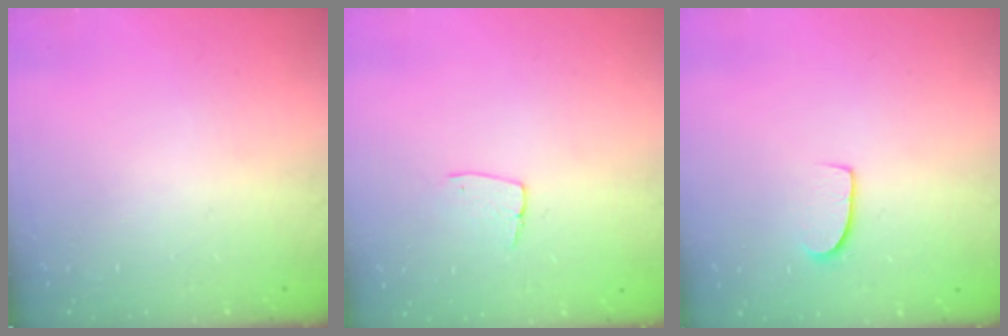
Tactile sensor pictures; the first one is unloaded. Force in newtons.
{"total": 6.0, "press": 6.0, "slide": 0.4}
{"total": 6.8, "press": 6.8, "slide": 0.4}